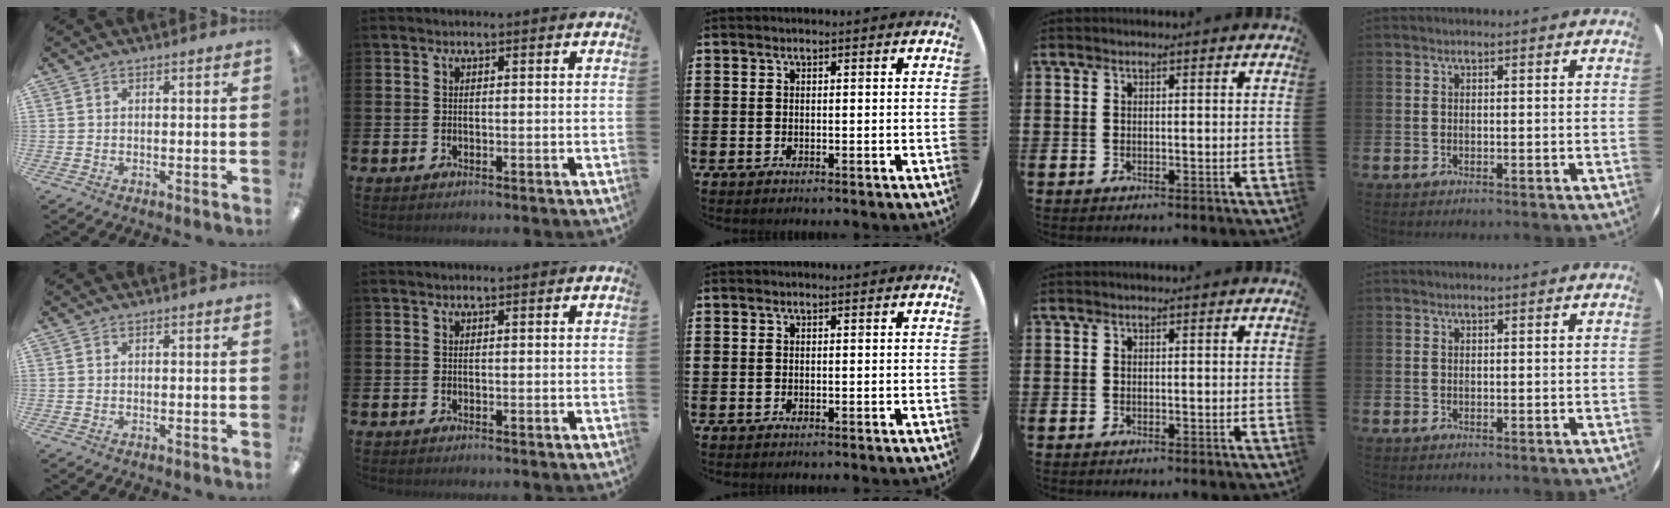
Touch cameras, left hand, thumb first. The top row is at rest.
{}